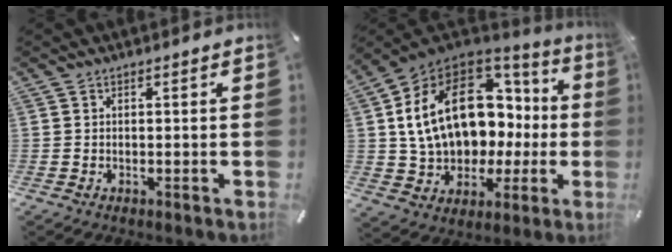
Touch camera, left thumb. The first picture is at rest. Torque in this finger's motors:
{"motor_torque": [2.48, 2.52, 1.99, 0.78, 0.81]}